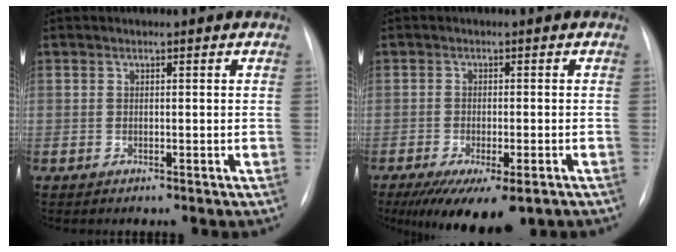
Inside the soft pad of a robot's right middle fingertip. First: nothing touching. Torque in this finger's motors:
{"motor_torque": [1.16, -0.98, 0.39, 0.16]}